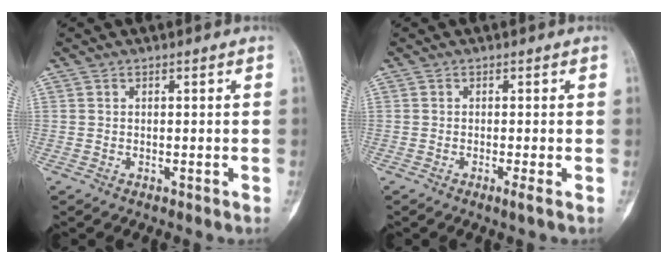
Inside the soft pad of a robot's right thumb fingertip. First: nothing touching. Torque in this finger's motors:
{"motor_torque": [0.23, 0.01, 0.13, -0.20, 0.10]}